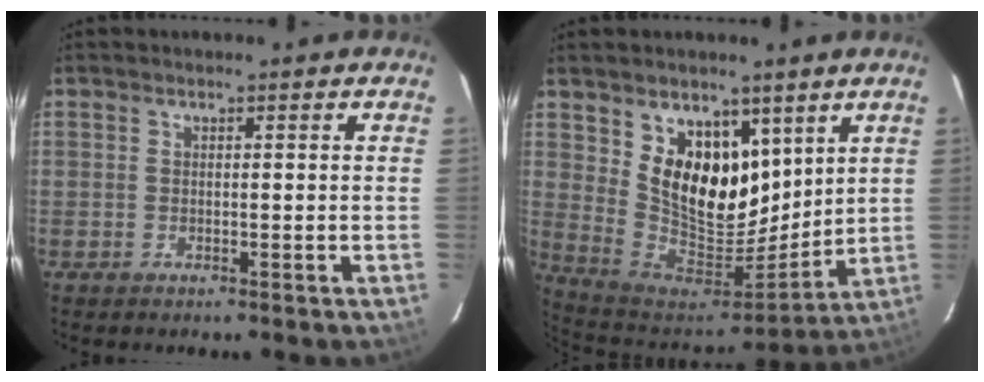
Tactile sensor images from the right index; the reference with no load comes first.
{"total": 15.7, "force": [7.4, 9.8, 9.8], "torque": [-0.187, -0.013, 0.150]}